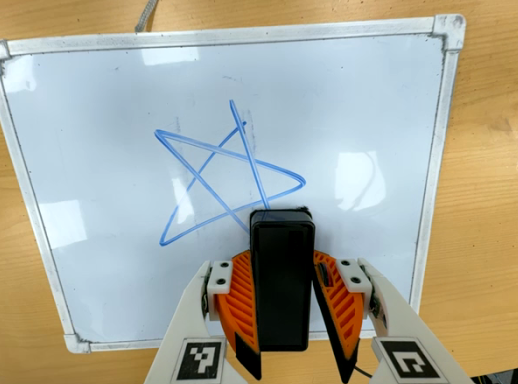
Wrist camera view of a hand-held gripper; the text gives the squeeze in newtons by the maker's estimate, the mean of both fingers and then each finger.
{"total": 5.9, "left": 5.3, "right": 6.6}